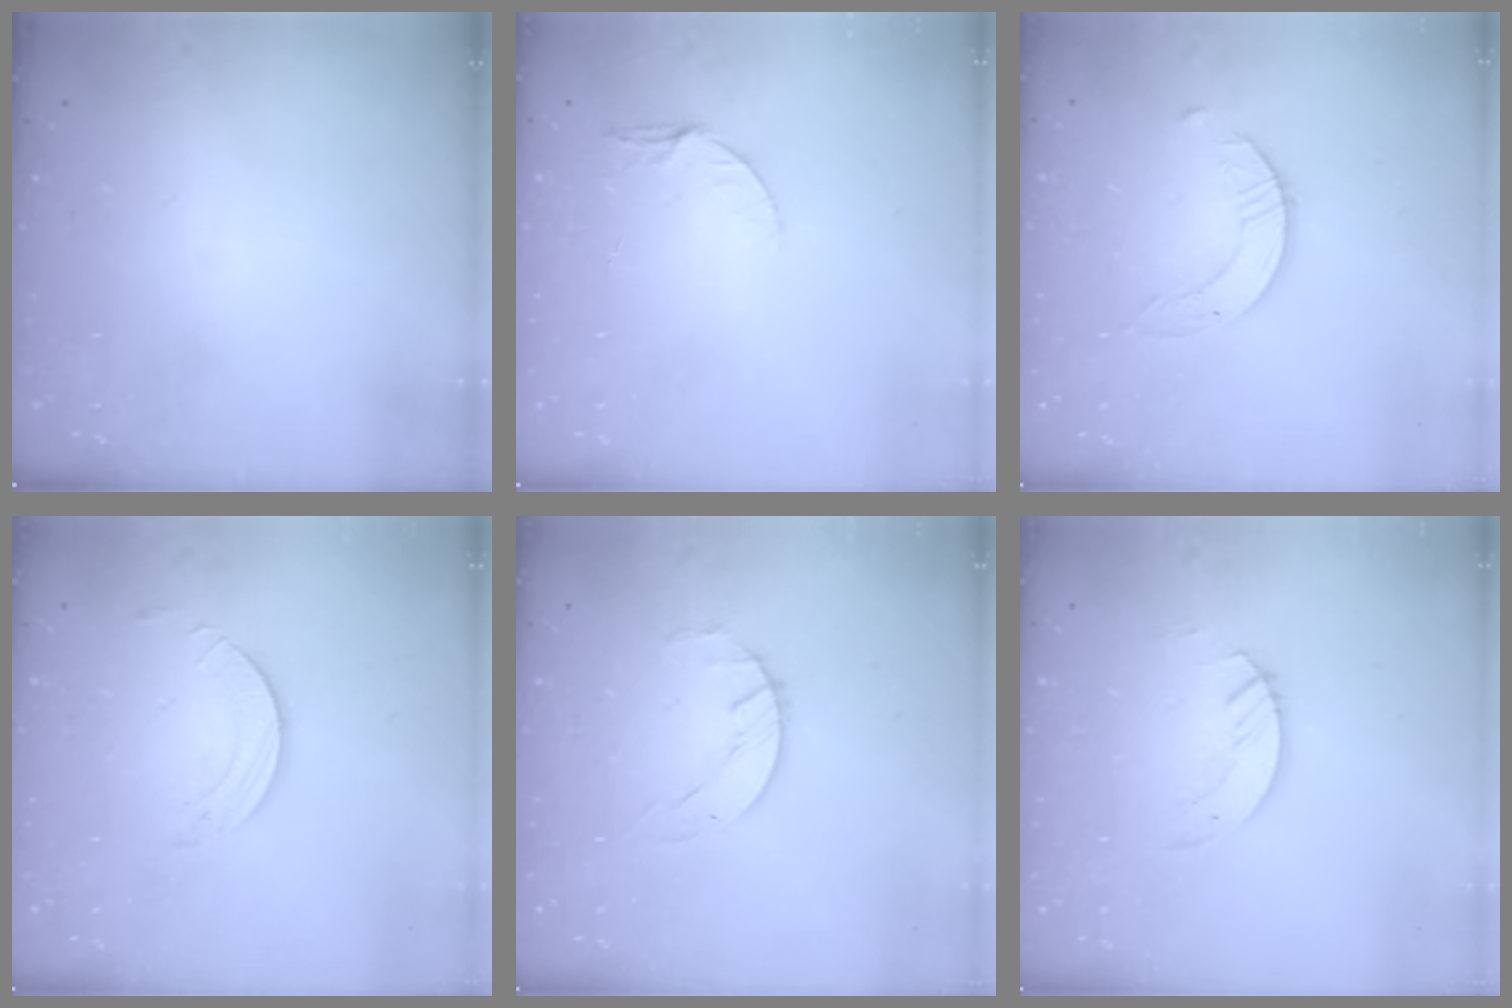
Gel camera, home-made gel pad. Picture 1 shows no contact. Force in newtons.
{"total": 5.2, "press": 5.1, "slide": 0.6}
{"total": 2.6, "press": 2.6, "slide": 0.3}
{"total": 1.9, "press": 1.9, "slide": 0.1}
{"total": 1.7, "press": 1.7, "slide": 0.3}
{"total": 2.9, "press": 2.9, "slide": 0.3}